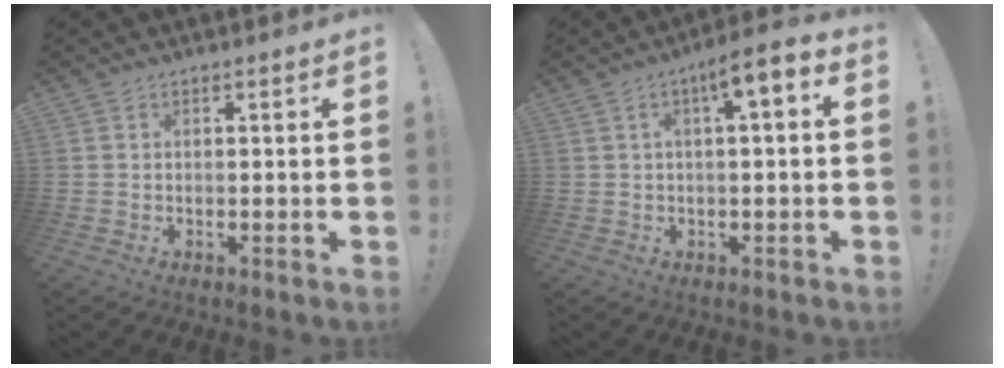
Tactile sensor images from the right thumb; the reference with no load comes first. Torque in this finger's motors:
{"motor_torque": [0.69, 0.70, 0.17, 0.24, 0.12]}